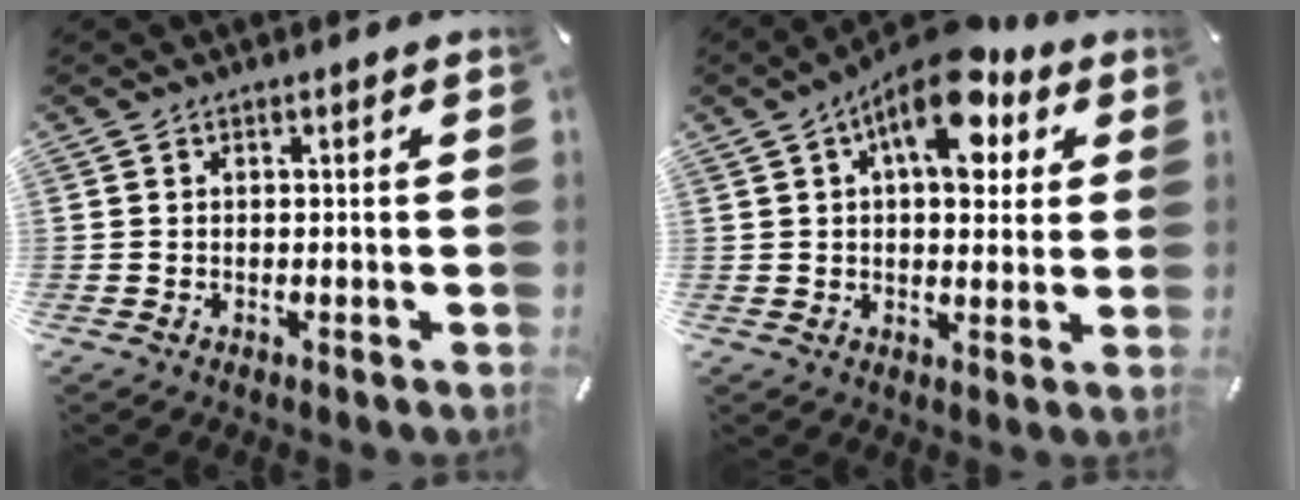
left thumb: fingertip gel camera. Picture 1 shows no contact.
{"total": 13.9, "force": [6.4, 6.8, 10.2], "torque": [-0.148, -0.023, 0.107]}